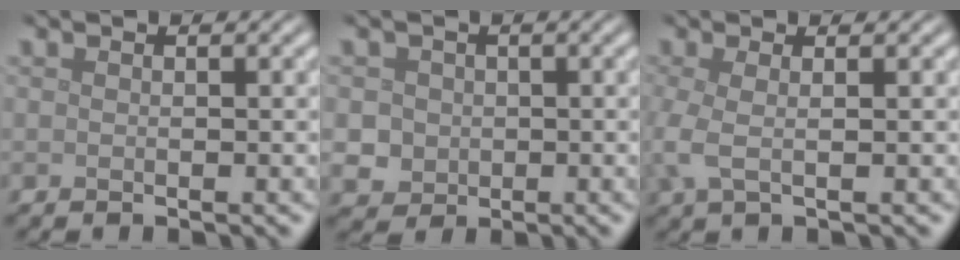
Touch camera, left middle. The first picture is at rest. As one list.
[{"total": 2.8, "force": [0.1, 2.7, 0.8], "torque": [-0.005, 0.004, -0.001]}, {"total": 2.7, "force": [-0.1, 0.9, 2.5], "torque": [-0.065, -0.002, -0.007]}]